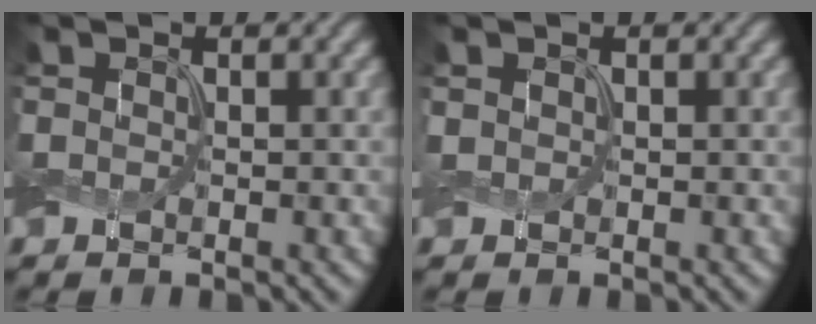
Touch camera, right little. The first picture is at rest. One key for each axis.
{"total": 0.0}